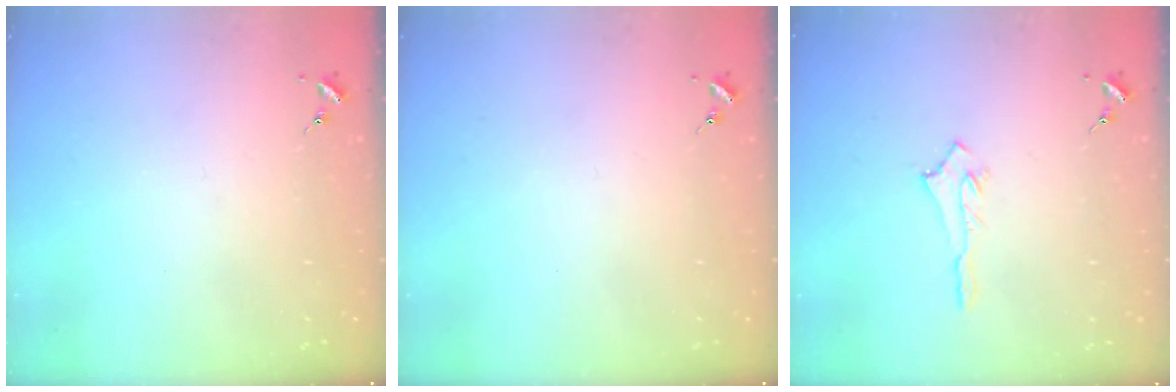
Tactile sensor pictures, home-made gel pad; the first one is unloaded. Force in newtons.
{"total": 0.0}
{"total": 2.8, "press": 2.8, "slide": 0.4}